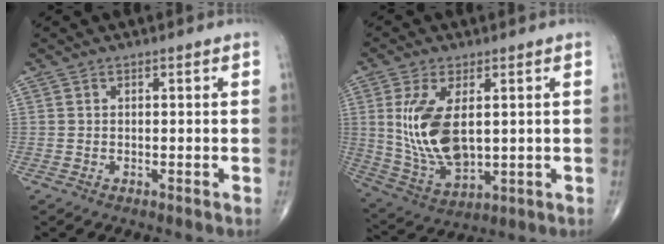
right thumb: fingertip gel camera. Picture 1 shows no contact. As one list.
[{"total": 13.7, "force": [2.0, 7.1, 11.6], "torque": [-0.227, -0.017, 0.054]}]